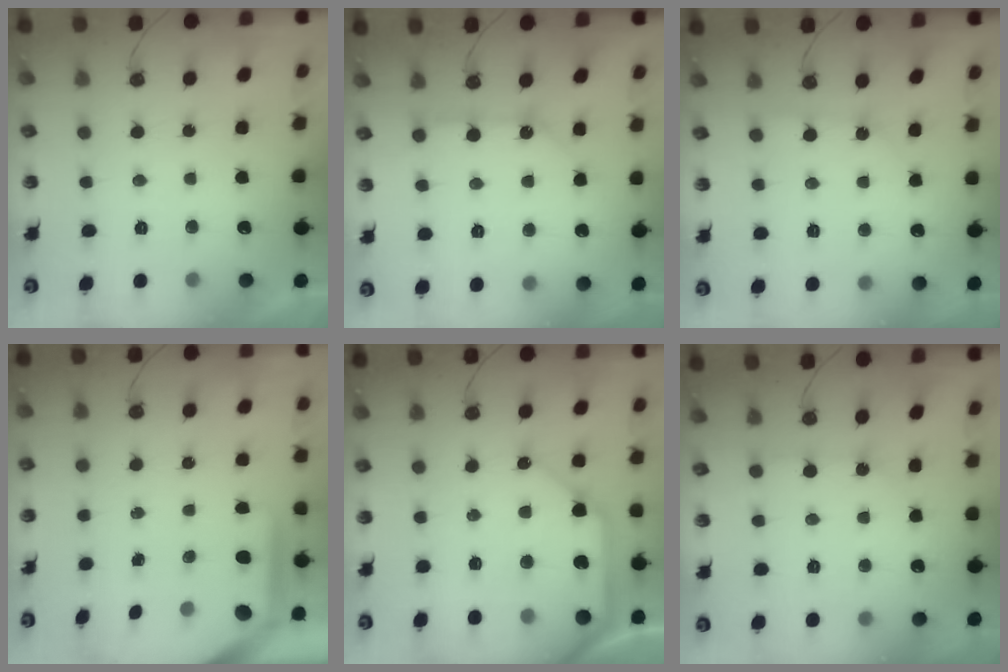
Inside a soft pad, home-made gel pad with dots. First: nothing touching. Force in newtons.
{"total": 9.1, "press": 9.1, "slide": 0.8}
{"total": 2.2, "press": 2.2, "slide": 0.2}
{"total": 7.5, "press": 7.5, "slide": 0.5}
{"total": 13.4, "press": 13.3, "slide": 1.9}
{"total": 2.4, "press": 2.4, "slide": 0.3}